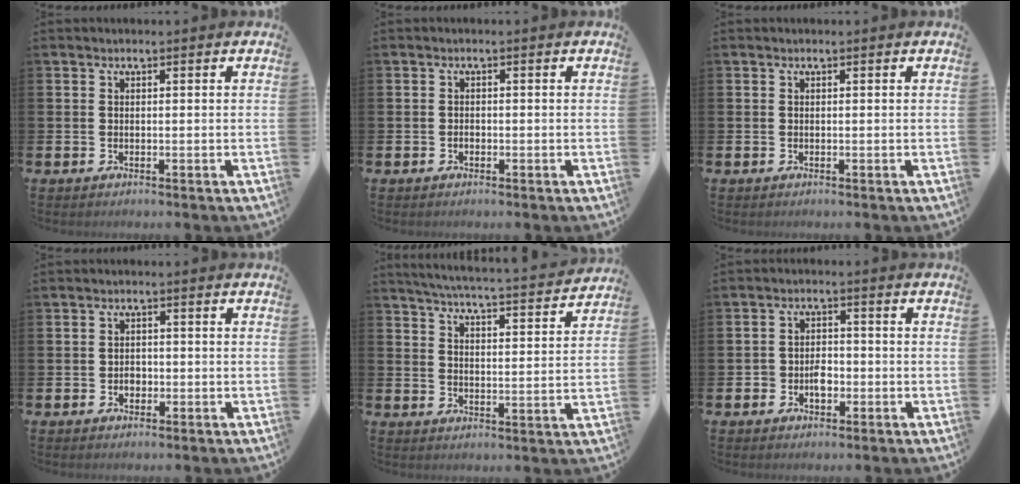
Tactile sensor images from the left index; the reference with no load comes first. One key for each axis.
{"total": 0.8, "fx": -0.4, "fy": 0.5, "fz": 0.3, "tx": -0.012, "ty": 0.004, "tz": -0.008}
{"total": 0.0}
{"total": 1.7, "fx": -0.4, "fy": 1.4, "fz": 0.9, "tx": -0.007, "ty": 0.001, "tz": -0.013}
{"total": 5.2, "fx": 5.0, "fy": -0.1, "fz": 1.4, "tx": -0.045, "ty": -0.042, "tz": 0.083}
{"total": 2.8, "fx": -1.0, "fy": 2.2, "fz": 1.5, "tx": -0.020, "ty": 0.002, "tz": -0.025}